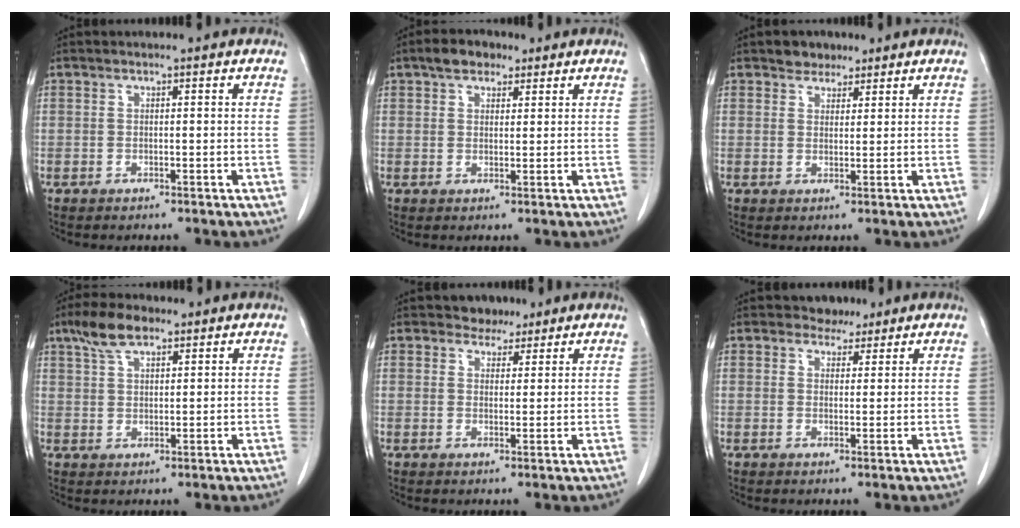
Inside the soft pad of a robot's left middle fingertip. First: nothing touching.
{"total": 4.1, "force": [2.7, 2.4, 2.0], "torque": [-0.035, 0.013, 0.047]}
{"total": 3.0, "force": [2.3, 1.9, 0.5], "torque": [-0.008, 0.005, 0.036]}
{"total": 5.8, "force": [4.0, 2.2, 3.6], "torque": [-0.076, 0.014, 0.078]}
{"total": 3.1, "force": [2.6, 1.6, 0.3], "torque": [-0.003, 0.003, 0.041]}
{"total": 2.9, "force": [2.4, 1.5, 0.2], "torque": [-0.002, 0.003, 0.037]}